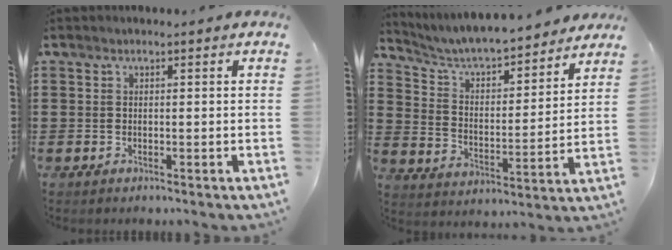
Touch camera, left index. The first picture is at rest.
{"total": 5.6, "force": [5.2, 0.8, 1.9], "torque": [-0.062, -0.039, 0.084]}